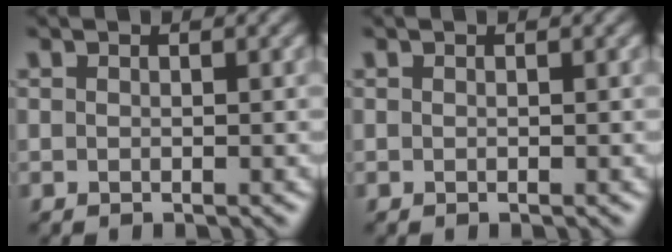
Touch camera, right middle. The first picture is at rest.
{"total": 0.0}